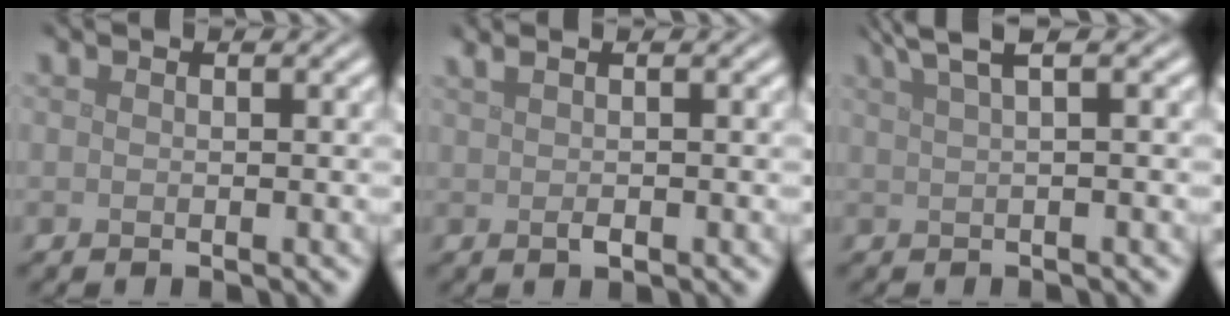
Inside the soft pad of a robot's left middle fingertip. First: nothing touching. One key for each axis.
{"total": 1.4, "fx": 0.4, "fy": 0.4, "fz": 1.3, "tx": -0.029, "ty": 0.004, "tz": 0.010}
{"total": 3.9, "fx": 2.5, "fy": 0.9, "fz": 2.9, "tx": -0.039, "ty": 0.011, "tz": 0.034}